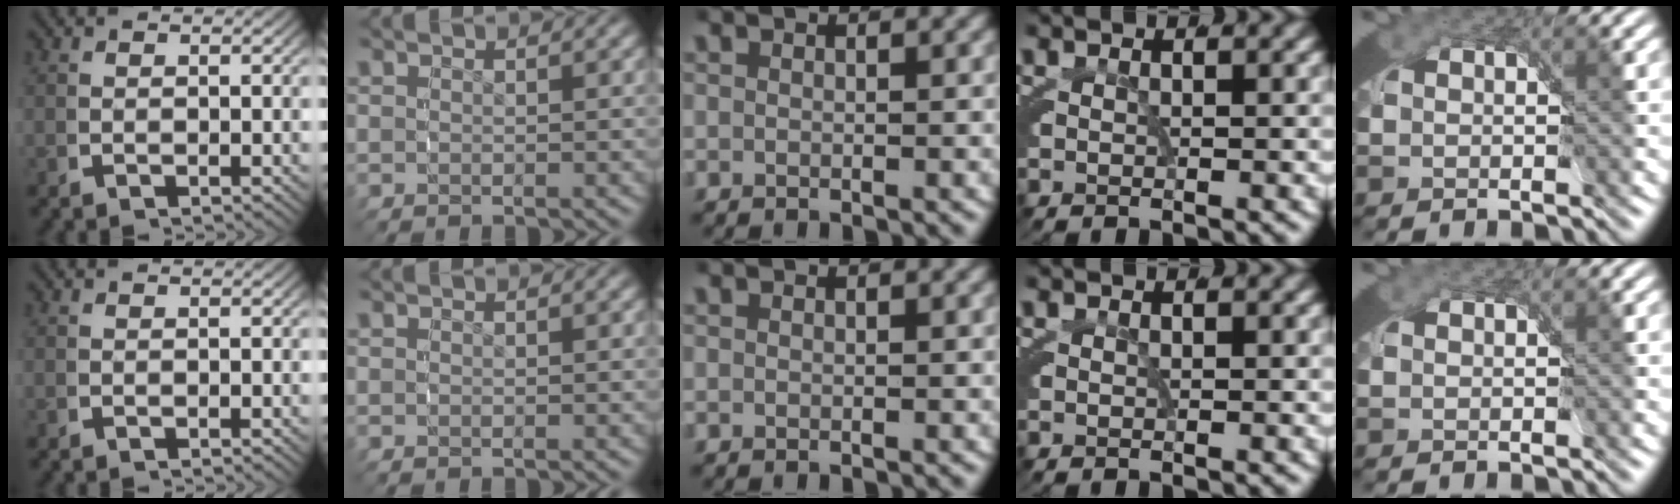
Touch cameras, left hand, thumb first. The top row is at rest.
{}